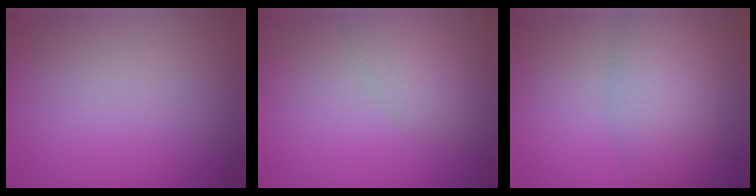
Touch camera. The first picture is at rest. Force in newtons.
{"total": 2.6, "press": 2.6, "slide": 0.1}
{"total": 5.5, "press": 5.5, "slide": 0.4}